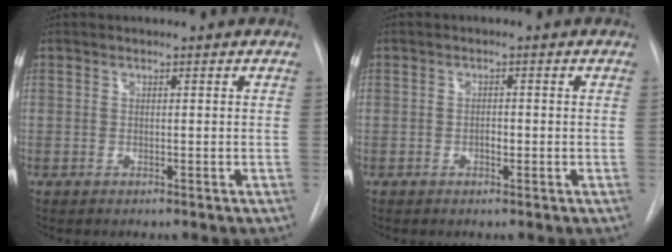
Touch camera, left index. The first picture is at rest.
{"total": 1.1, "force": [-0.4, 0.6, 0.9], "torque": [-0.015, 0.002, -0.007]}